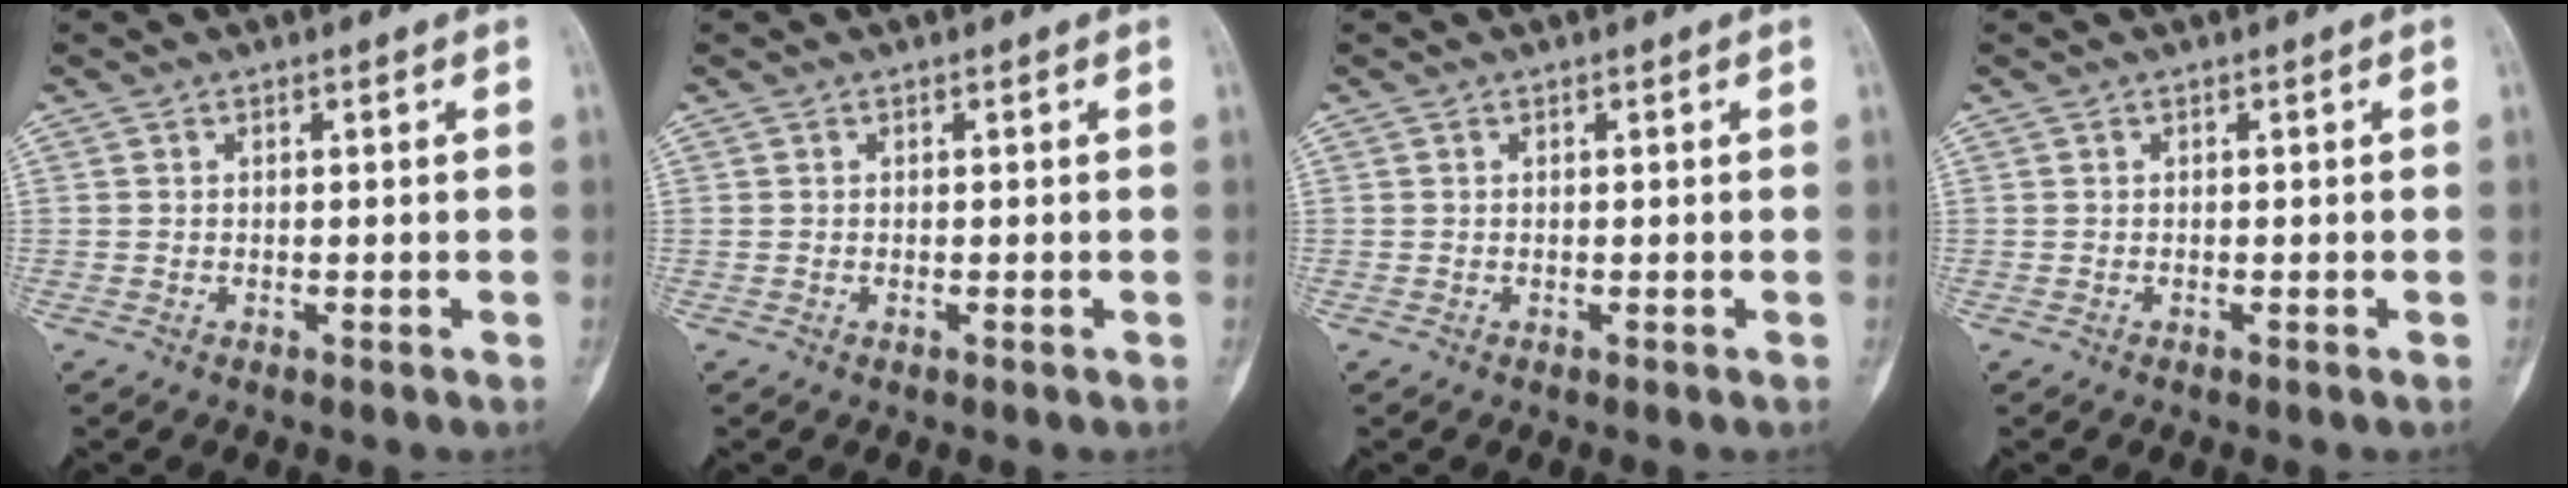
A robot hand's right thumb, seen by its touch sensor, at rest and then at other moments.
{"total": 0.0}
{"total": 0.0}
{"total": 0.0}